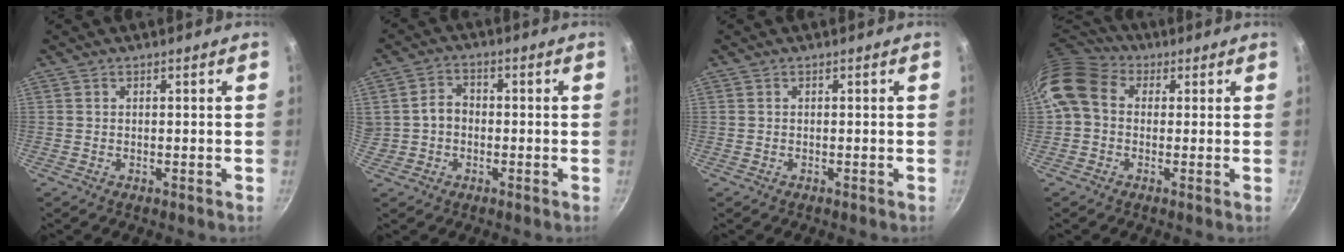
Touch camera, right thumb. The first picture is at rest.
{"total": 4.8, "force": [-0.4, 4.1, 2.5], "torque": [-0.016, 0.019, -0.010]}
{"total": 0.0}
{"total": 10.5, "force": [1.5, 8.4, 6.1], "torque": [-0.103, 0.020, 0.006]}